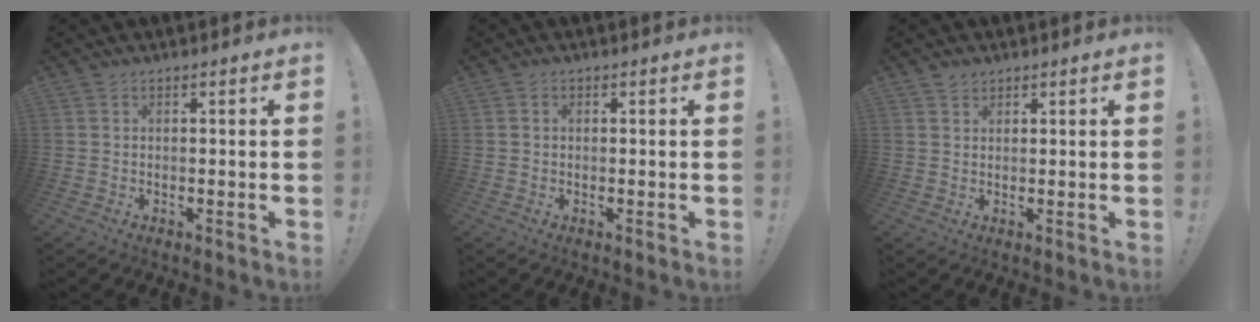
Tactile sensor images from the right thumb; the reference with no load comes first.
{"total": 0.5, "force": [-0.2, 0.4, 0.2], "torque": [0.003, -0.001, -0.005]}
{"total": 1.9, "force": [1.5, 1.1, 0.3], "torque": [0.006, -0.009, 0.025]}